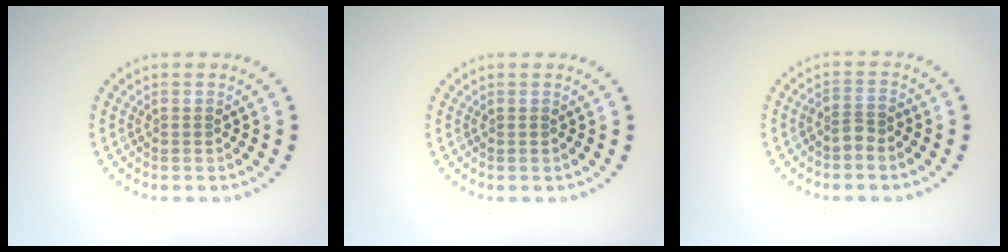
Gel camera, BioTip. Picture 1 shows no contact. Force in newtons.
{"total": 0.0}
{"total": 1.5, "press": 1.2, "slide": 1.0}